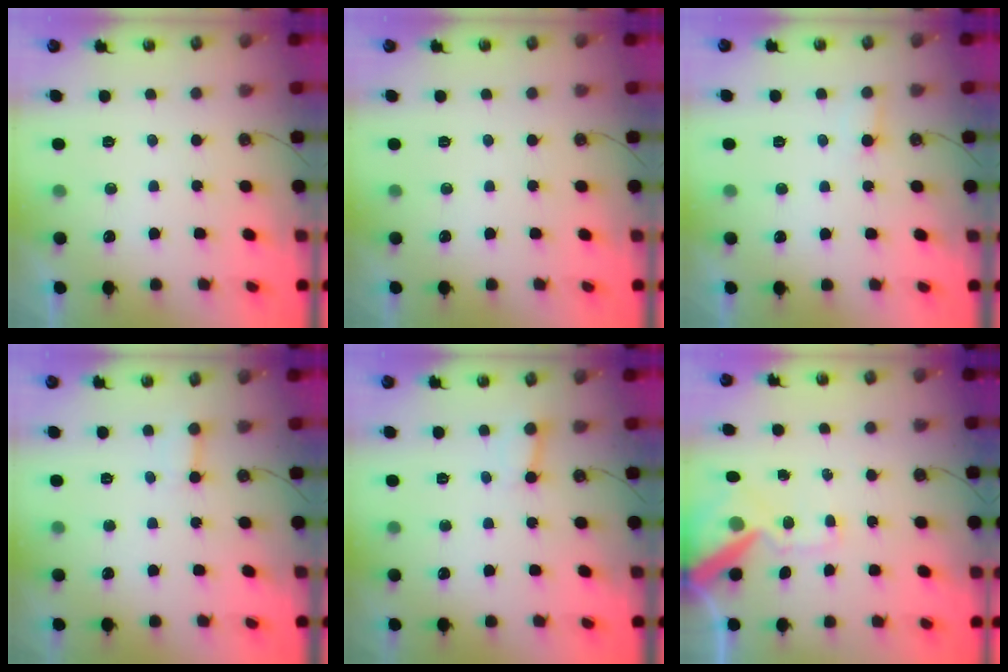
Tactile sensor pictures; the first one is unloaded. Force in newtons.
{"total": 0.0}
{"total": 3.3, "press": 3.3, "slide": 0.3}
{"total": 2.5, "press": 2.5, "slide": 0.4}
{"total": 2.5, "press": 2.5, "slide": 0.1}
{"total": 13.1, "press": 12.9, "slide": 2.2}